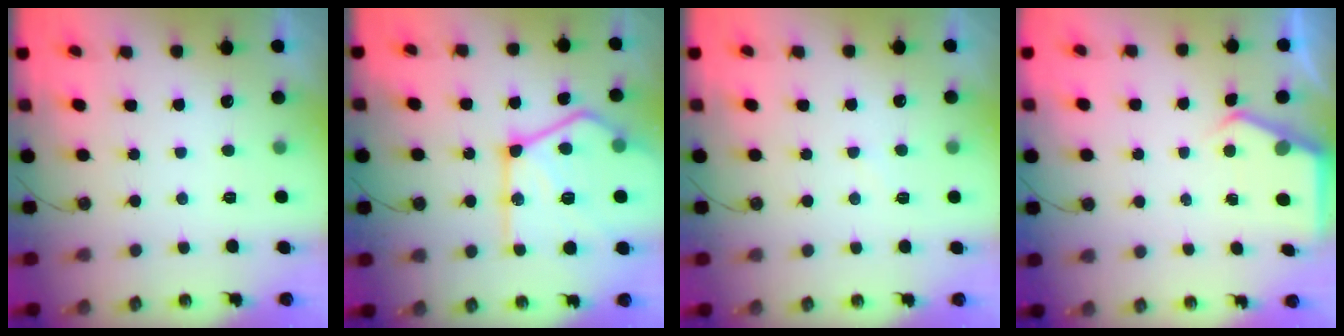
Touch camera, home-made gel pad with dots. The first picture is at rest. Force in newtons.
{"total": 26.3, "press": 26.1, "slide": 3.0}
{"total": 3.9, "press": 3.8, "slide": 0.5}
{"total": 3.9, "press": 3.9, "slide": 0.2}